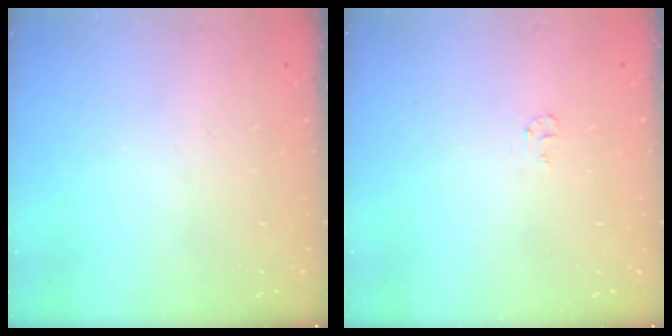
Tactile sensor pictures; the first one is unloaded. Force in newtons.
{"total": 4.1, "press": 4.1, "slide": 0.4}